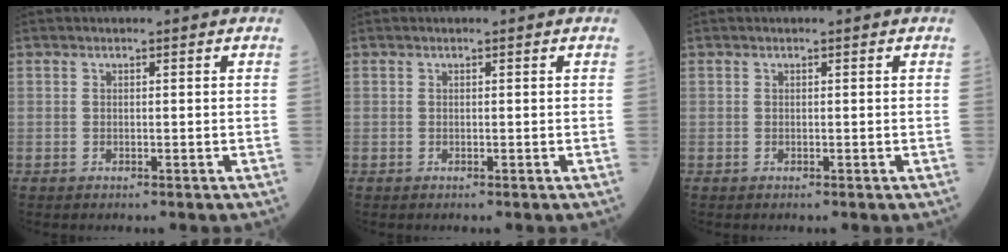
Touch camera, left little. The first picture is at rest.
{"total": 0.0}
{"total": 0.0}